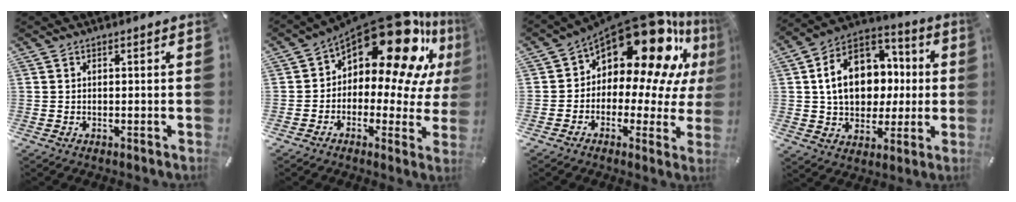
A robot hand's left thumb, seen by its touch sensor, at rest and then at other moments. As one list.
[{"total": 21.0, "force": [12.4, 9.4, 14.1], "torque": [-0.207, -0.098, 0.204]}, {"total": 18.8, "force": [11.4, 9.0, 11.9], "torque": [-0.193, -0.100, 0.190]}, {"total": 16.4, "force": [1.3, 13.2, 9.8], "torque": [-0.174, 0.006, 0.029]}]